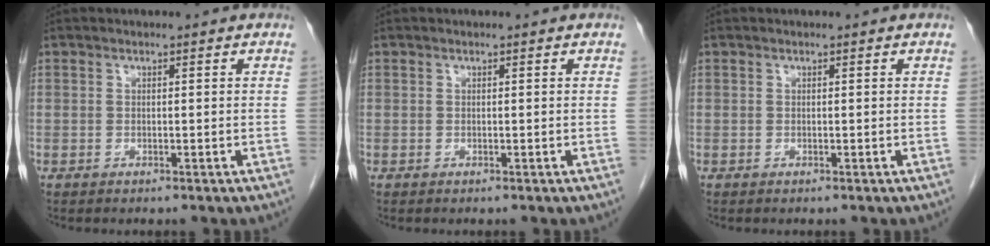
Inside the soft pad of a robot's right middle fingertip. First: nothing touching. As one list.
[{"total": 0.0}, {"total": 0.0}]